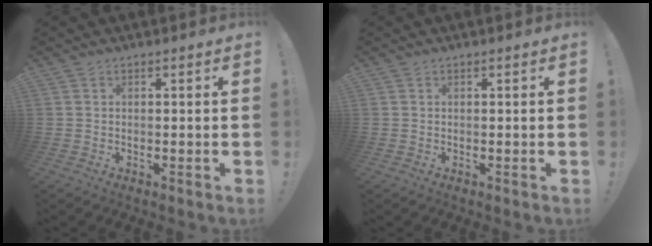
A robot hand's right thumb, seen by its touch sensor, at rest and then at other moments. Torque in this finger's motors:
{"motor_torque": [-0.05, 0.03, -0.11, 0.08, 0.02]}